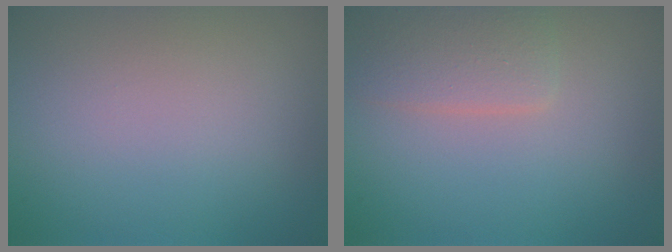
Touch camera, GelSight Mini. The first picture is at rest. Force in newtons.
{"total": 2.6, "press": 2.6, "slide": 0.1}